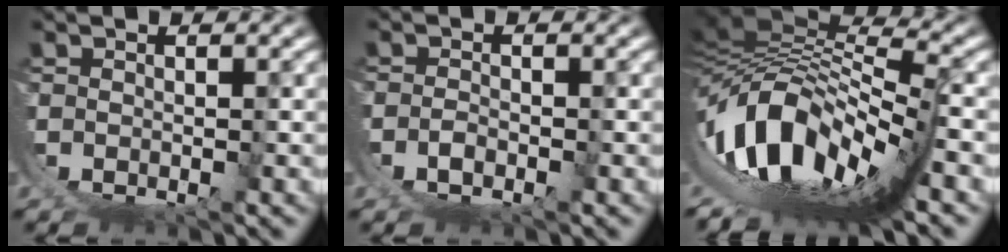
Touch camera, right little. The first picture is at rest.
{"total": 1.9, "force": [-0.5, 1.6, 0.9], "torque": [-0.026, 0.001, -0.011]}
{"total": 14.9, "force": [-0.5, 7.9, 12.6], "torque": [-0.248, -0.017, 0.004]}